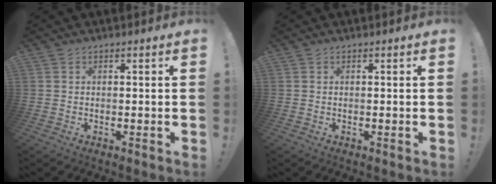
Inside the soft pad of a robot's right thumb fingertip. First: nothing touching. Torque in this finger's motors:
{"motor_torque": [0.00, 0.00, 0.02, 0.02, 0.00]}